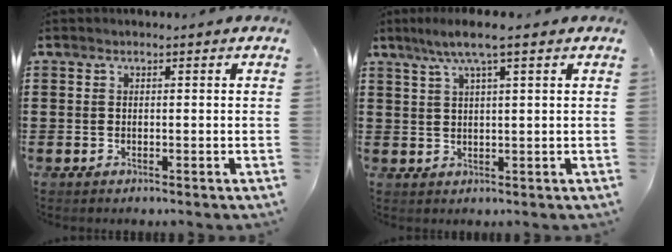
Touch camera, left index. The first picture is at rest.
{"total": 4.6, "force": [2.7, 0.2, 3.7], "torque": [-0.078, 0.005, 0.046]}